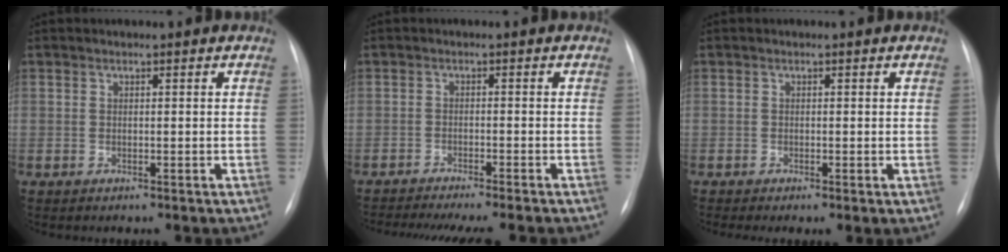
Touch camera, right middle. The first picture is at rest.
{"total": 12.7, "force": [-11.2, 0.2, 6.0], "torque": [-0.075, -0.024, -0.155]}
{"total": 1.1, "force": [-0.4, 0.0, 1.0], "torque": [-0.021, -0.005, -0.010]}